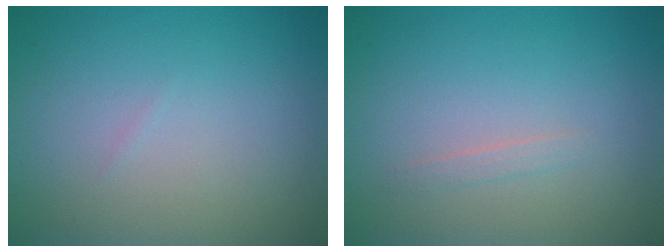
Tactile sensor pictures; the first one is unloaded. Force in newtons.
{"total": 0.6, "press": 0.6, "slide": 0.1}